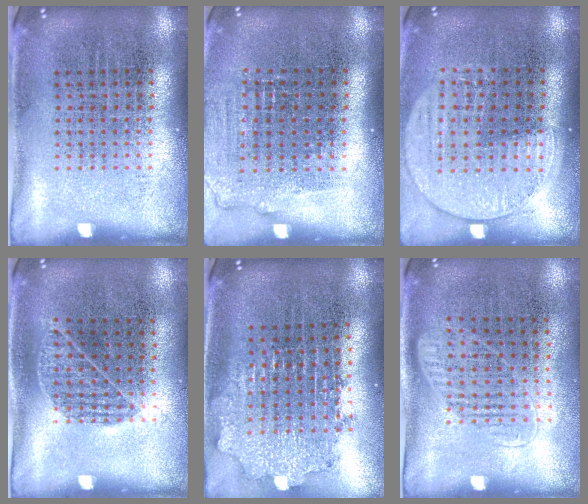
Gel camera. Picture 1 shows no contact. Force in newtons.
{"total": 1.0, "press": 1.0, "slide": 0.4}
{"total": 1.4, "press": 1.3, "slide": 0.5}
{"total": 0.8, "press": 0.6, "slide": 0.5}
{"total": 1.9, "press": 1.5, "slide": 1.2}
{"total": 1.2, "press": 1.0, "slide": 0.7}